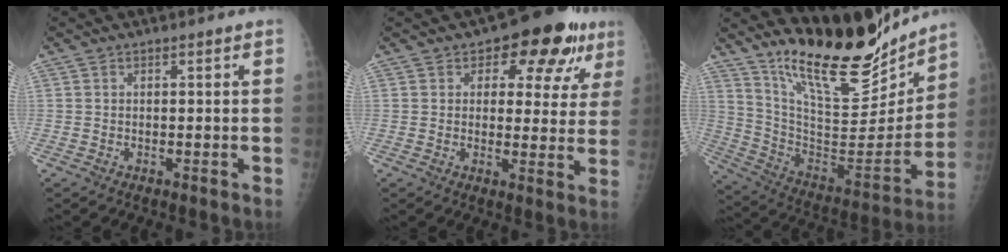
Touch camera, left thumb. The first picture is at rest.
{"total": 12.0, "force": [6.1, 6.7, 7.8], "torque": [-0.044, -0.014, 0.075]}
{"total": 25.5, "force": [20.3, 7.5, 13.5], "torque": [-0.179, -0.115, 0.334]}